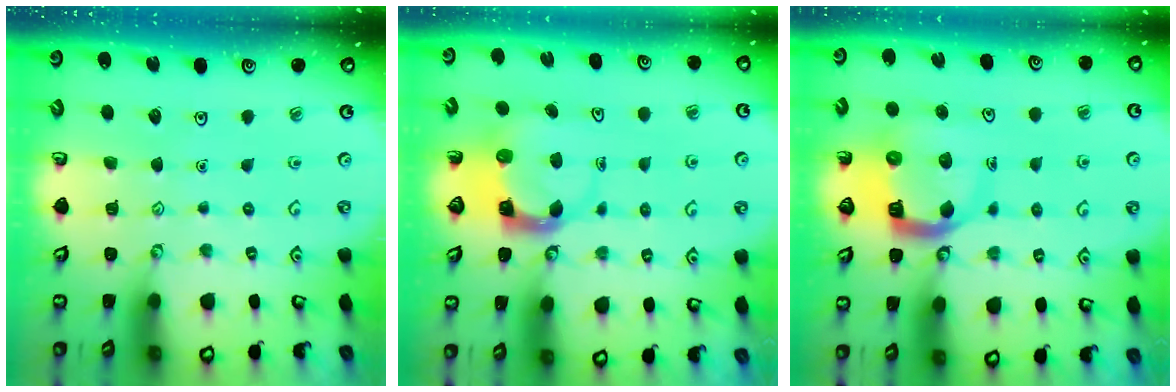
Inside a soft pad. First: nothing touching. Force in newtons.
{"total": 3.6, "press": 3.6, "slide": 0.5}
{"total": 9.4, "press": 9.3, "slide": 1.3}